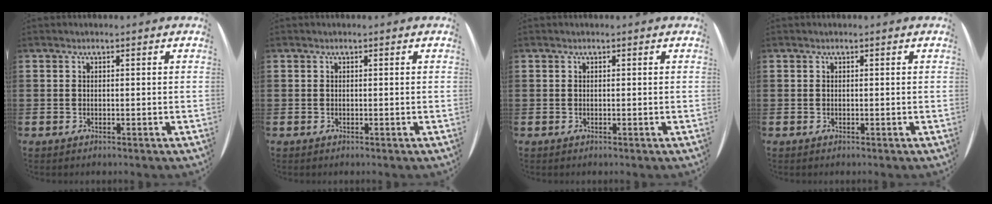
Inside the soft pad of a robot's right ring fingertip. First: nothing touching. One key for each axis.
{"total": 0.0}
{"total": 0.0}
{"total": 0.0}